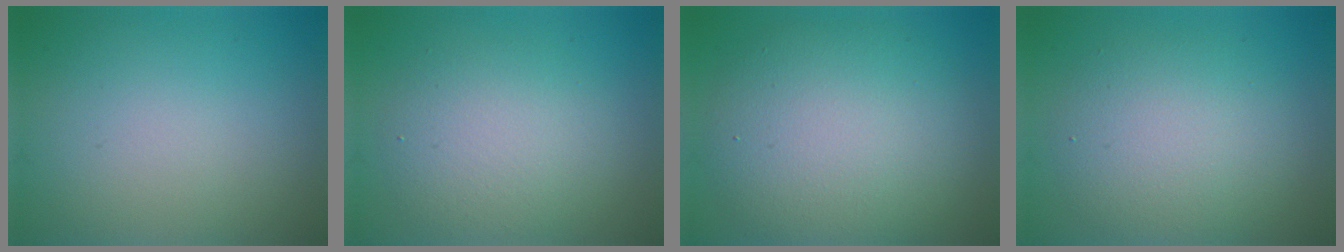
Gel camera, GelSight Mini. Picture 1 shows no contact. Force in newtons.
{"total": 4.4, "press": 4.4, "slide": 0.4}
{"total": 8.6, "press": 8.6, "slide": 0.6}
{"total": 5.3, "press": 5.3, "slide": 0.0}